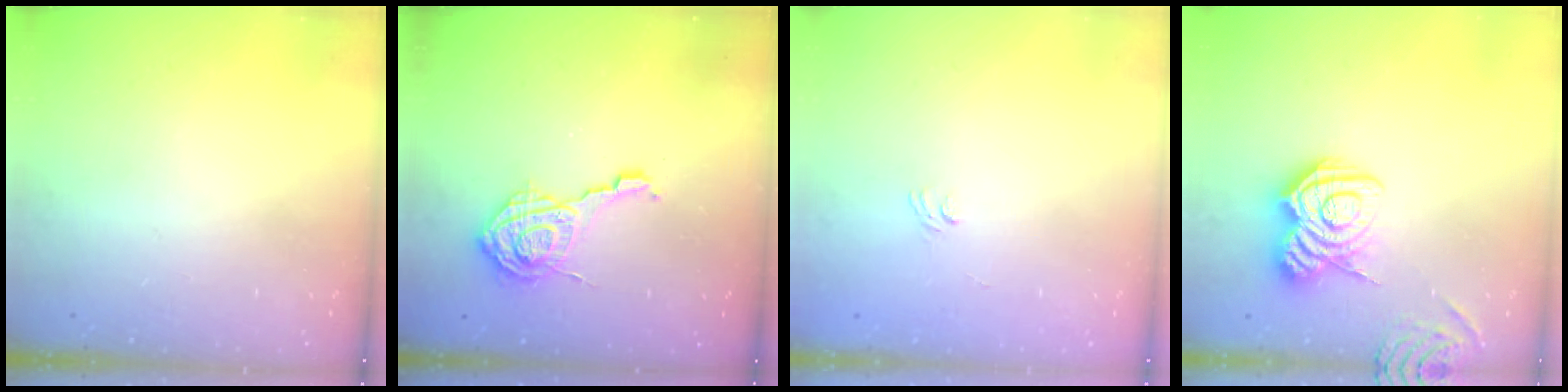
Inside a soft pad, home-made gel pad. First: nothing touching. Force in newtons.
{"total": 12.0, "press": 12.0, "slide": 0.4}
{"total": 2.4, "press": 2.1, "slide": 1.1}
{"total": 10.2, "press": 10.1, "slide": 1.4}